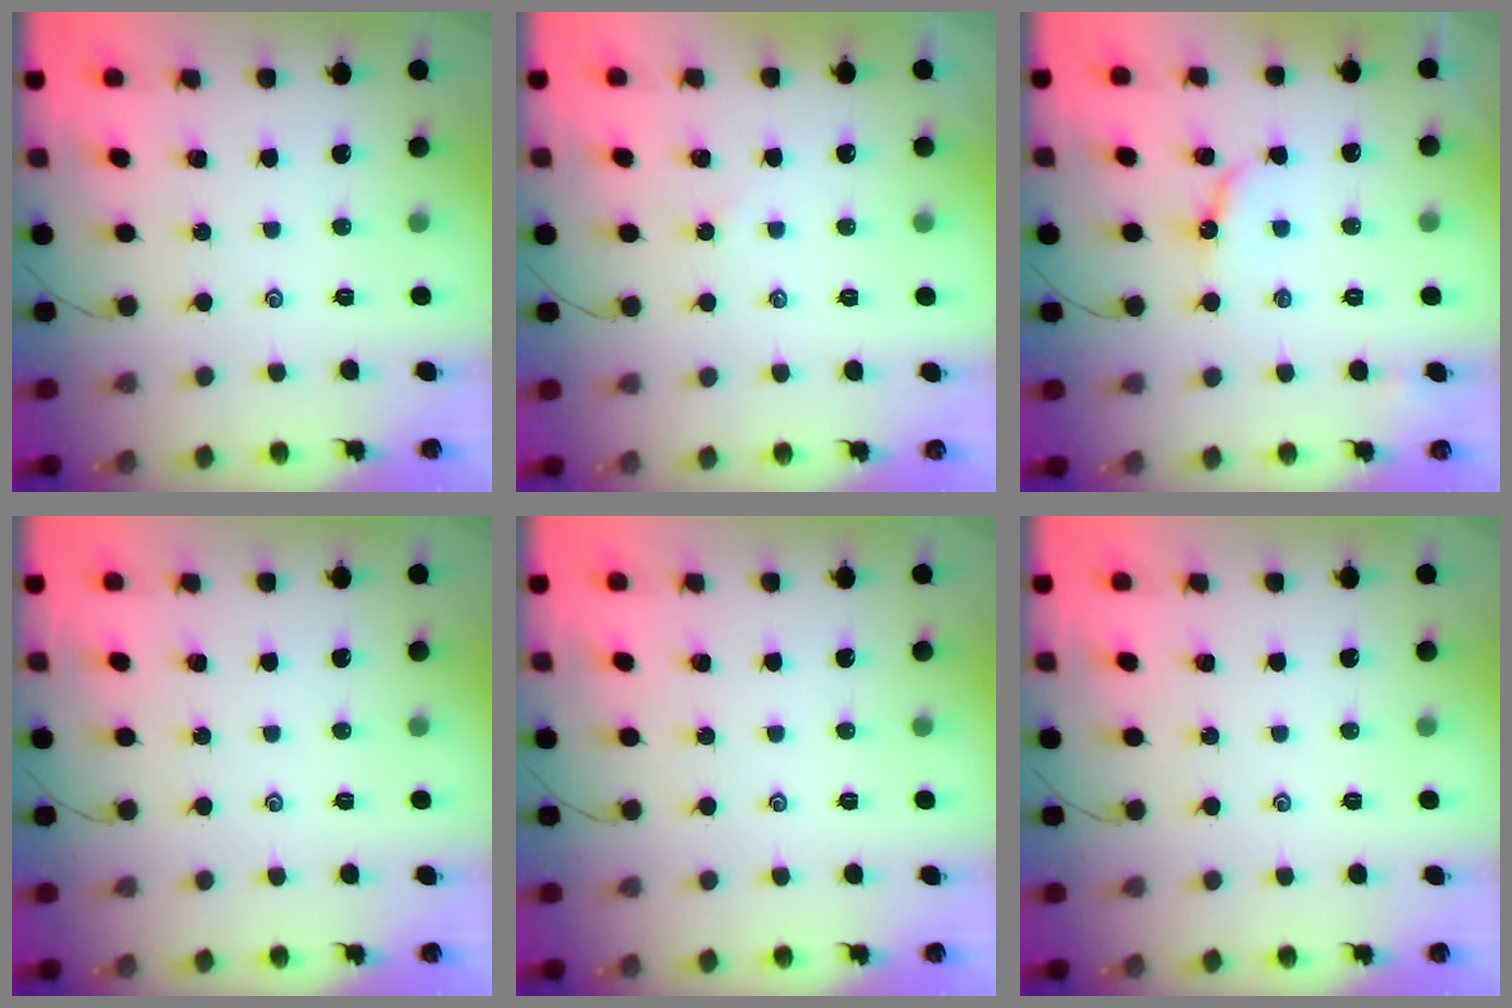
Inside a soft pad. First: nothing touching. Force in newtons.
{"total": 1.8, "press": 1.7, "slide": 0.3}
{"total": 5.7, "press": 5.7, "slide": 0.6}
{"total": 0.0}
{"total": 0.0}
{"total": 0.0}